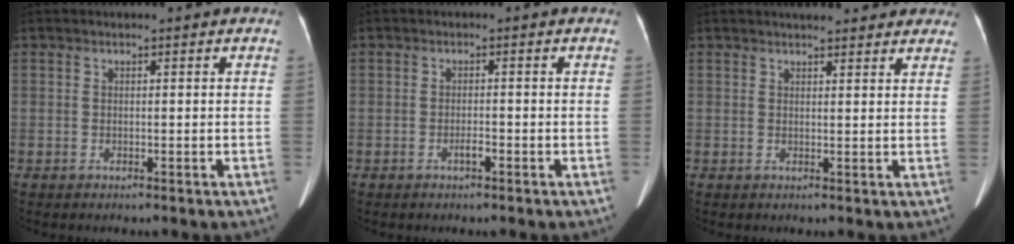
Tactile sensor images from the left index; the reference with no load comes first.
{"total": 1.3, "force": [-1.0, 0.2, 0.8], "torque": [-0.017, -0.002, -0.015]}
{"total": 10.4, "force": [9.2, 2.7, 4.2], "torque": [-0.031, 0.016, 0.096]}